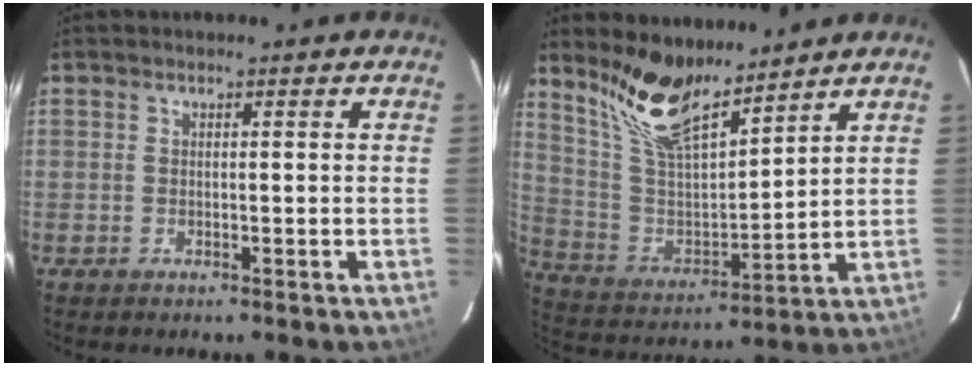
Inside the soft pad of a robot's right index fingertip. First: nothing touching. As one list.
[{"total": 14.2, "force": [11.2, 4.2, 7.7], "torque": [-0.158, -0.001, 0.226]}]